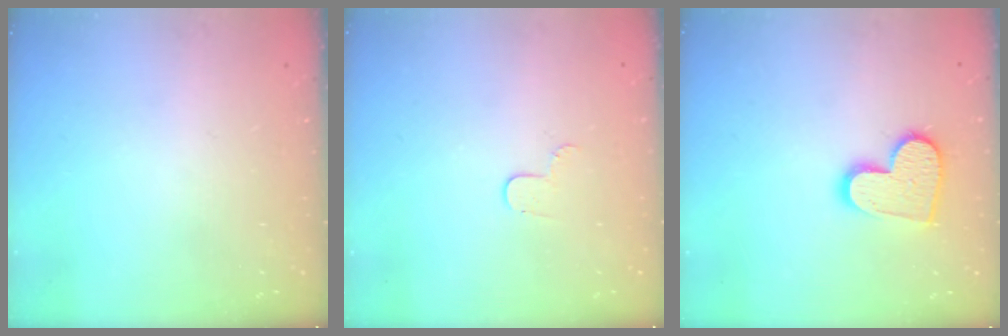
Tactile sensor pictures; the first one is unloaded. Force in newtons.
{"total": 4.0, "press": 3.9, "slide": 0.3}
{"total": 12.7, "press": 12.6, "slide": 1.0}